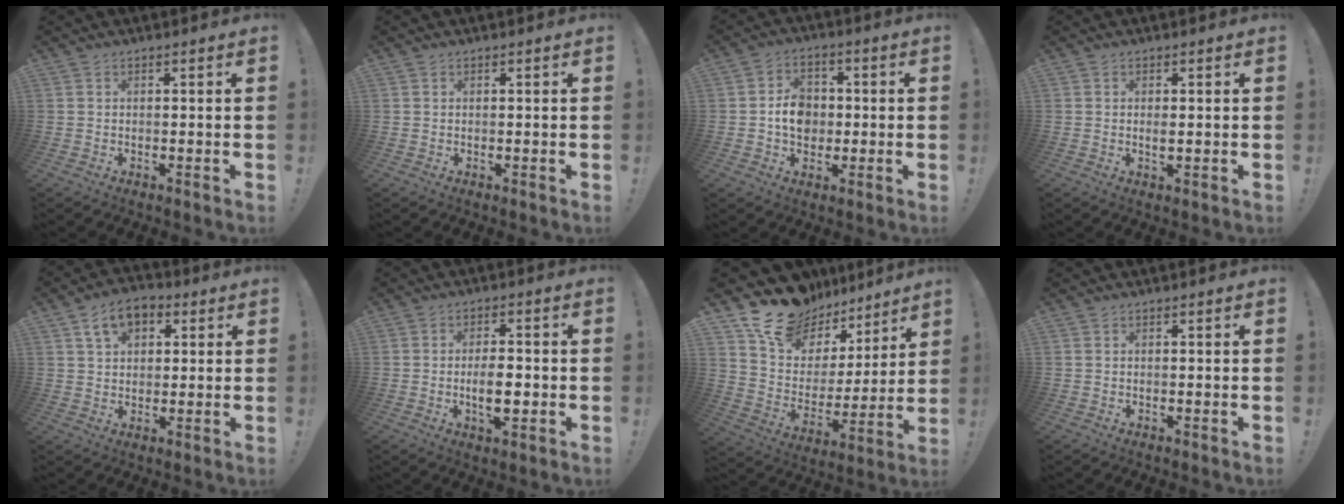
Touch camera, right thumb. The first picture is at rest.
{"total": 0.0}
{"total": 8.9, "force": [-0.6, 7.4, 4.8], "torque": [-0.066, 0.012, -0.009]}
{"total": 1.3, "force": [0.1, 0.4, 1.2], "torque": [-0.016, -0.003, 0.001]}
{"total": 8.8, "force": [3.9, 5.9, 5.2], "torque": [-0.080, 0.003, 0.073]}
{"total": 7.4, "force": [-1.5, 3.0, 6.6], "torque": [-0.098, -0.004, -0.030]}
{"total": 16.4, "force": [13.6, 8.2, 4.2], "torque": [-0.079, -0.108, 0.255]}
{"total": 0.0}